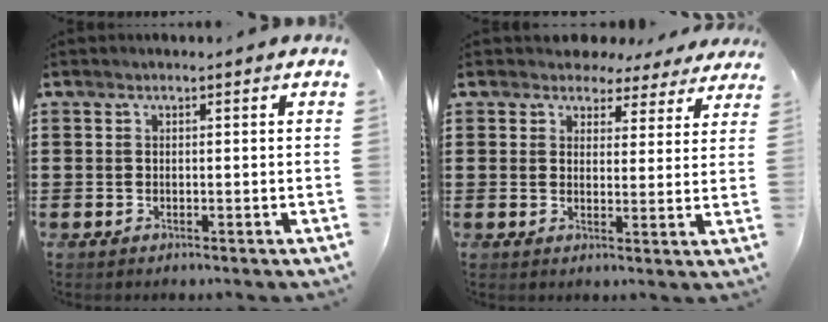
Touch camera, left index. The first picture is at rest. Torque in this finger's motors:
{"motor_torque": [2.14, 0.00, 0.35, -0.01]}